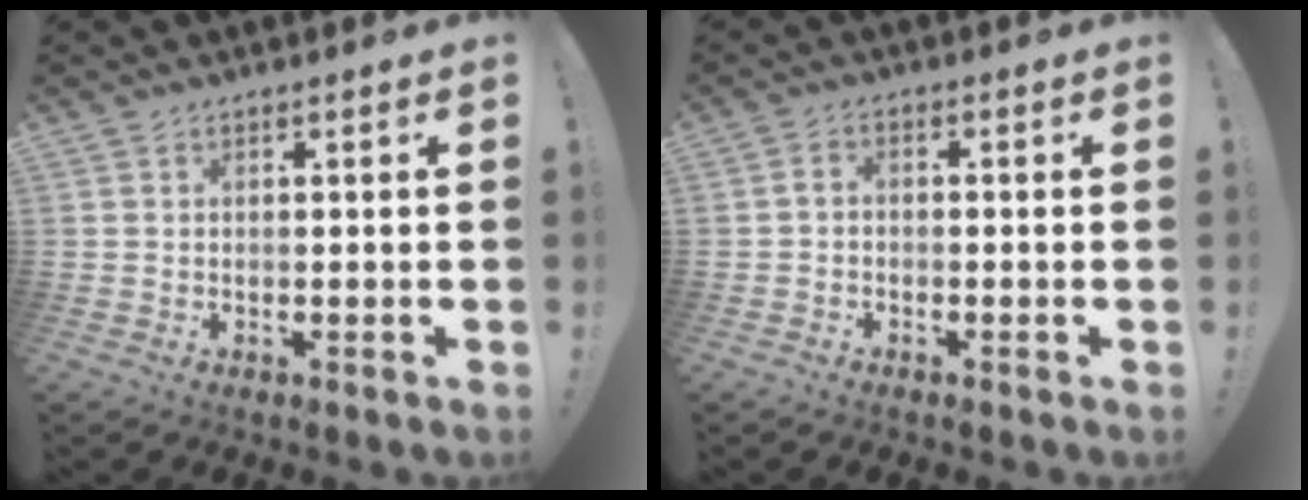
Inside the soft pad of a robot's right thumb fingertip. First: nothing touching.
{"total": 1.7, "force": [-1.3, 0.6, 0.9], "torque": [-0.019, 0.010, -0.022]}